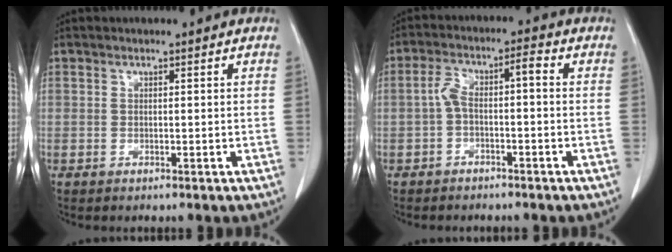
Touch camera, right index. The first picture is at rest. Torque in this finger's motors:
{"motor_torque": [0.49, -0.26, 0.27, 0.08]}